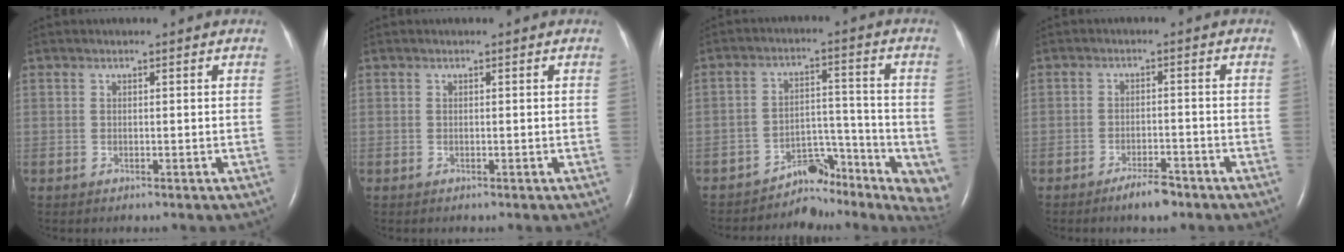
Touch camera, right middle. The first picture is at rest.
{"total": 0.0}
{"total": 6.1, "force": [-5.1, 3.0, 1.4], "torque": [0.012, 0.045, -0.081]}
{"total": 4.0, "force": [-3.1, 0.9, 2.4], "torque": [-0.046, -0.001, -0.051]}